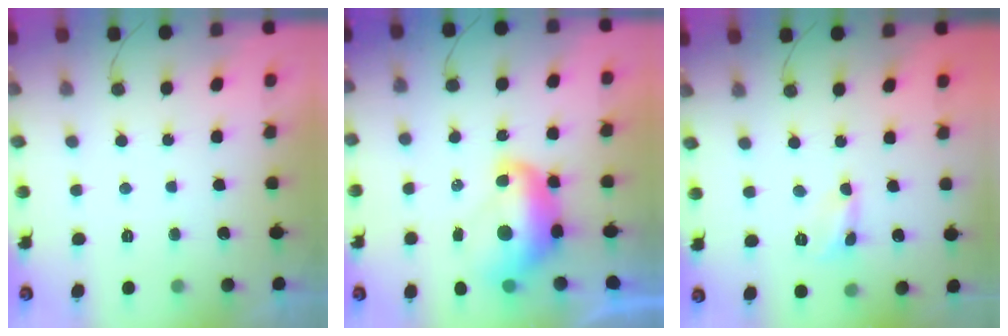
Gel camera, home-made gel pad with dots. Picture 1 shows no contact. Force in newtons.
{"total": 11.3, "press": 11.2, "slide": 1.2}
{"total": 1.6, "press": 1.6, "slide": 0.1}